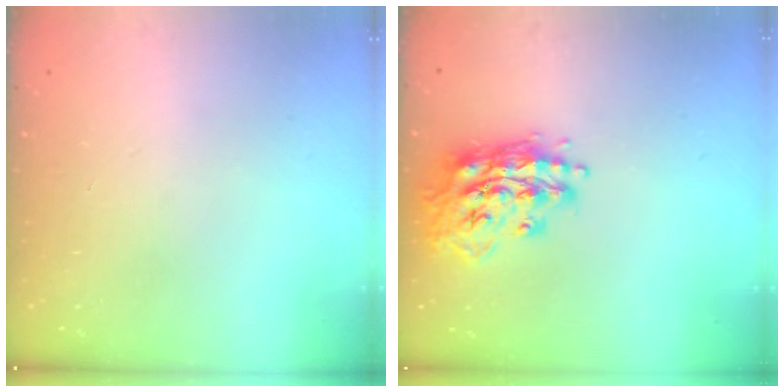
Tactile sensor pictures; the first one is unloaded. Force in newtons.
{"total": 16.9, "press": 16.8, "slide": 1.5}